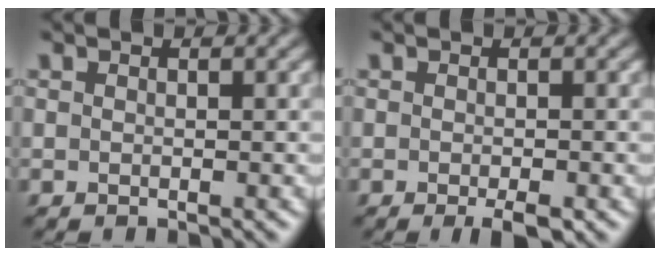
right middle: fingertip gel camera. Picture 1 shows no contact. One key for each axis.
{"total": 2.0, "fx": -1.1, "fy": 0.4, "fz": 1.6, "tx": -0.026, "ty": -0.004, "tz": -0.018}